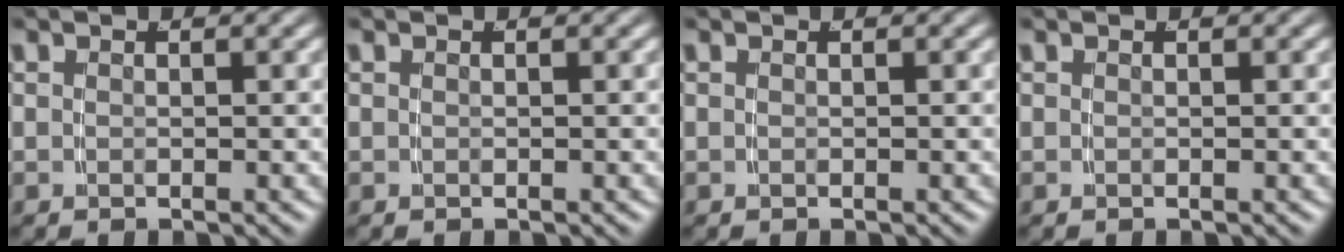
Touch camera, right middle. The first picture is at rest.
{"total": 0.0}
{"total": 0.0}
{"total": 0.0}